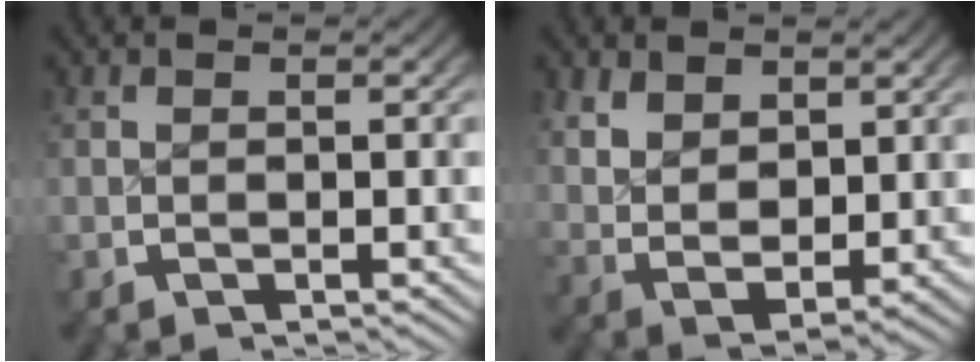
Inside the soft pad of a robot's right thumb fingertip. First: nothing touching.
{"total": 5.6, "force": [1.1, 4.0, 3.8], "torque": [-0.085, -0.030, 0.040]}